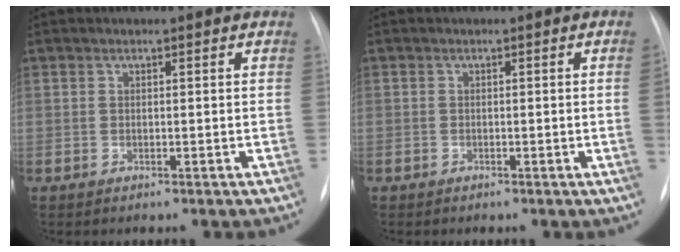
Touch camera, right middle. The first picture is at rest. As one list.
[{"total": 1.3, "force": [-0.3, -0.4, 1.2], "torque": [-0.015, 0.001, -0.005]}]